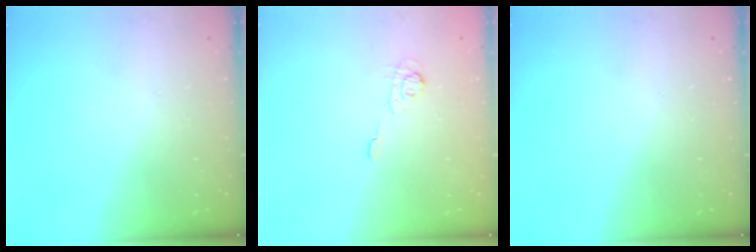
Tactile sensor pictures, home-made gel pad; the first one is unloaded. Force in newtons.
{"total": 3.1, "press": 2.6, "slide": 1.7}
{"total": 0.0}